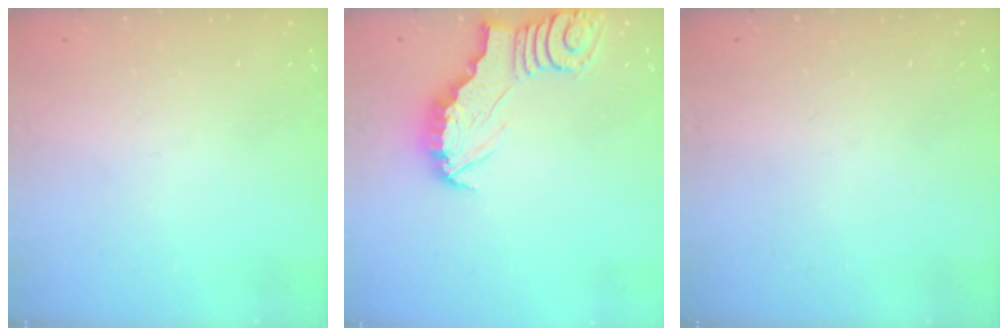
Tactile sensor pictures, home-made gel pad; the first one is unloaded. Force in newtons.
{"total": 2.9, "press": 2.9, "slide": 0.2}
{"total": 0.0}